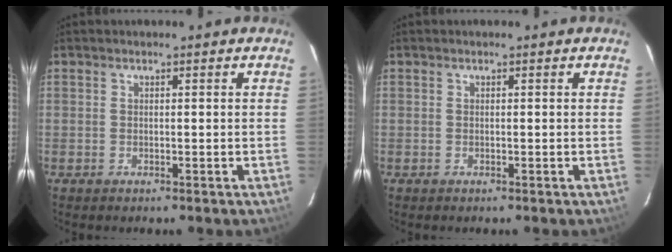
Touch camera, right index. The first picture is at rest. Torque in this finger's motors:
{"motor_torque": [-0.03, -0.01, 0.00, 0.00]}